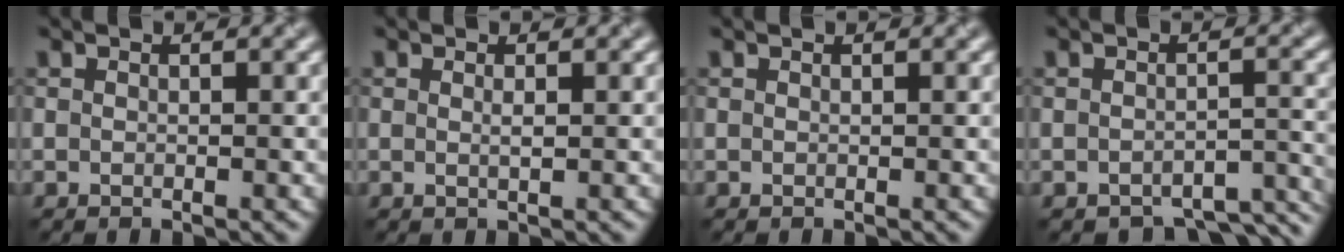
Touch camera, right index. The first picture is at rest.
{"total": 0.6, "force": [0.1, 0.0, 0.6], "torque": [-0.016, 0.002, 0.002]}
{"total": 0.0}
{"total": 5.0, "force": [-4.4, 1.7, 1.9], "torque": [-0.017, -0.014, -0.047]}